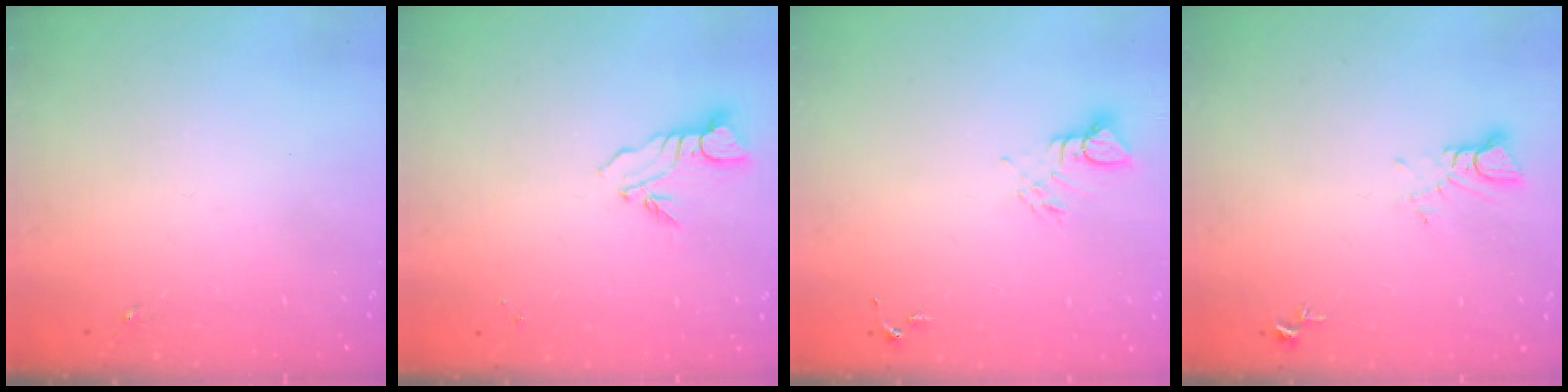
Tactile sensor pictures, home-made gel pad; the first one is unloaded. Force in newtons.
{"total": 4.9, "press": 4.9, "slide": 0.1}
{"total": 4.1, "press": 4.1, "slide": 0.2}
{"total": 3.7, "press": 3.7, "slide": 0.3}